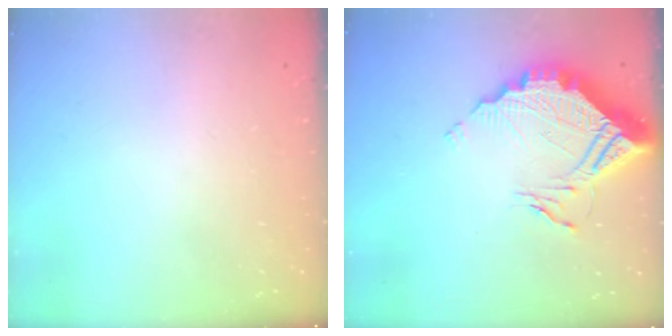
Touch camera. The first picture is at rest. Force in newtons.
{"total": 13.4, "press": 13.4, "slide": 1.1}